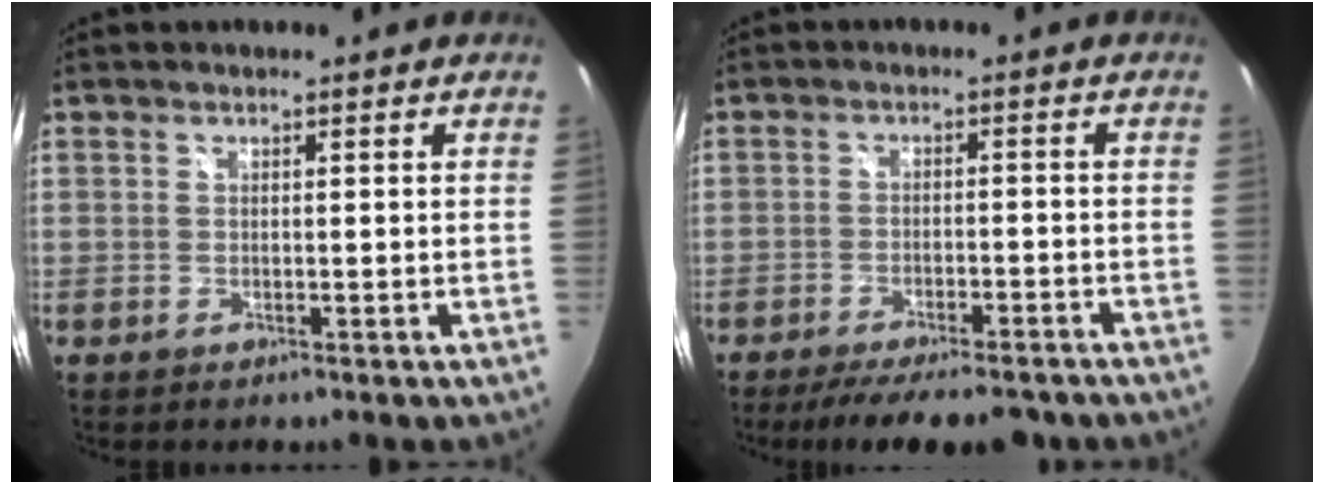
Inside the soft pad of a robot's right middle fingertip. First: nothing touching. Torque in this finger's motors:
{"motor_torque": [1.08, -1.06, 0.18, 0.07]}